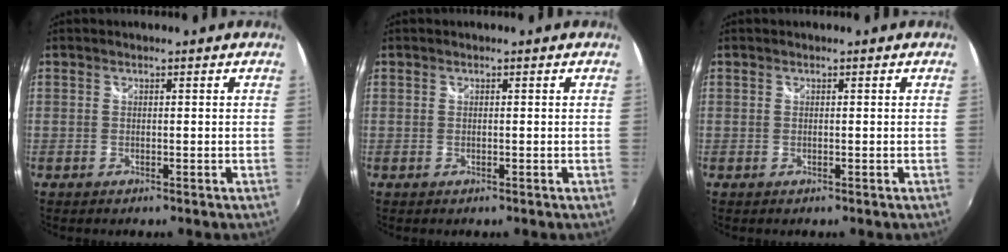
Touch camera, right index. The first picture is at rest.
{"total": 0.0}
{"total": 0.0}